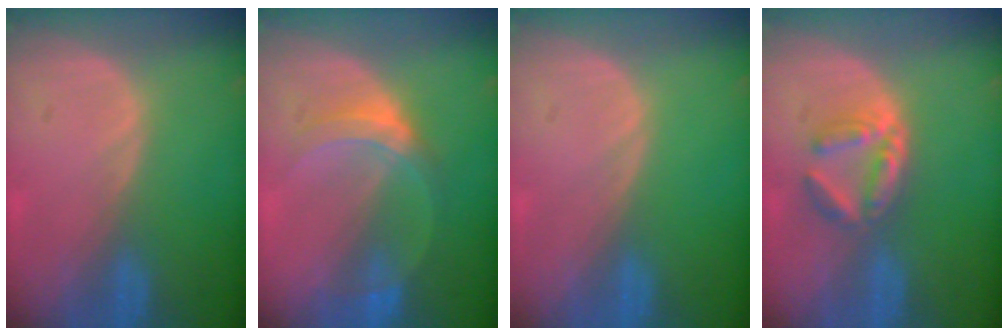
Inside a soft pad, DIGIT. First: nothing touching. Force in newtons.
{"total": 5.3, "press": 4.9, "slide": 1.9}
{"total": 0.0}
{"total": 5.1, "press": 4.9, "slide": 1.3}